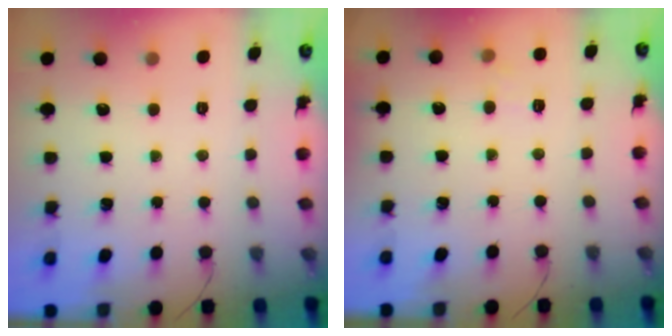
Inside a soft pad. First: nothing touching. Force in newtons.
{"total": 5.5, "press": 5.3, "slide": 1.6}